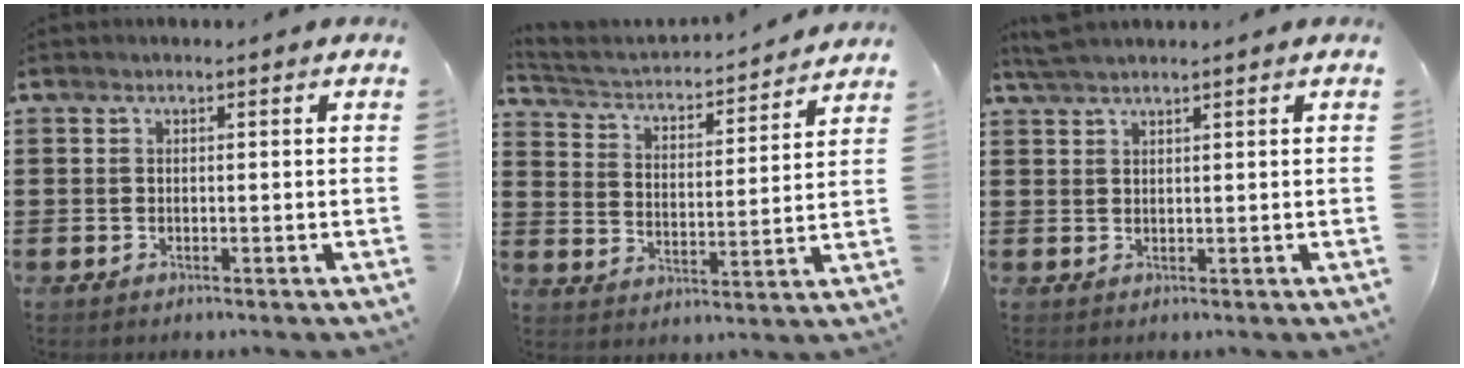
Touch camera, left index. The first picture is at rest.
{"total": 2.6, "force": [2.5, 0.7, 0.5], "torque": [-0.031, -0.027, 0.031]}
{"total": 2.1, "force": [2.0, 0.0, 0.8], "torque": [-0.019, 0.002, 0.039]}